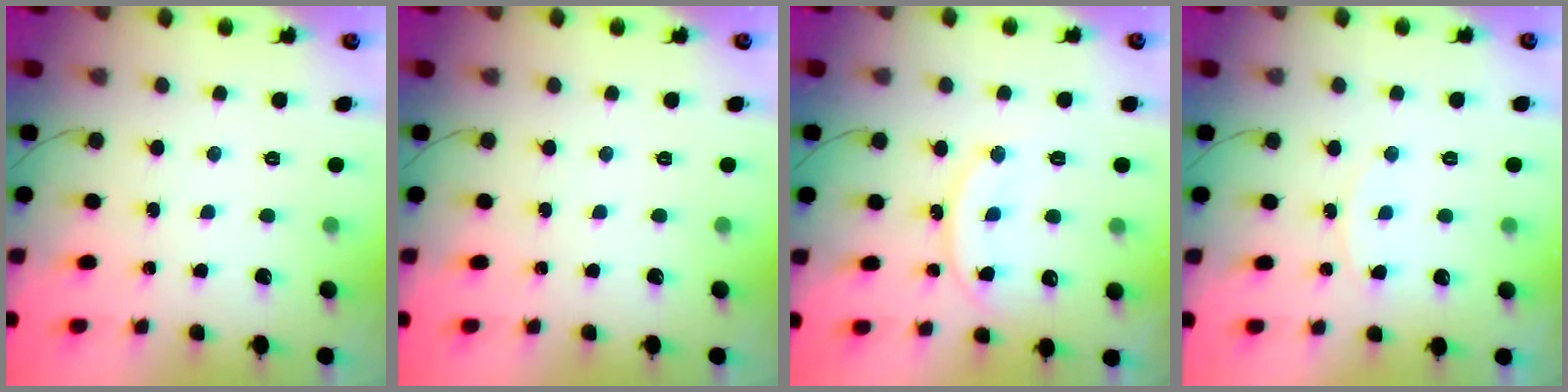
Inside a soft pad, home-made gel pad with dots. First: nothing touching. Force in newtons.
{"total": 0.0}
{"total": 11.0, "press": 11.0, "slide": 0.7}
{"total": 4.4, "press": 4.4, "slide": 0.6}